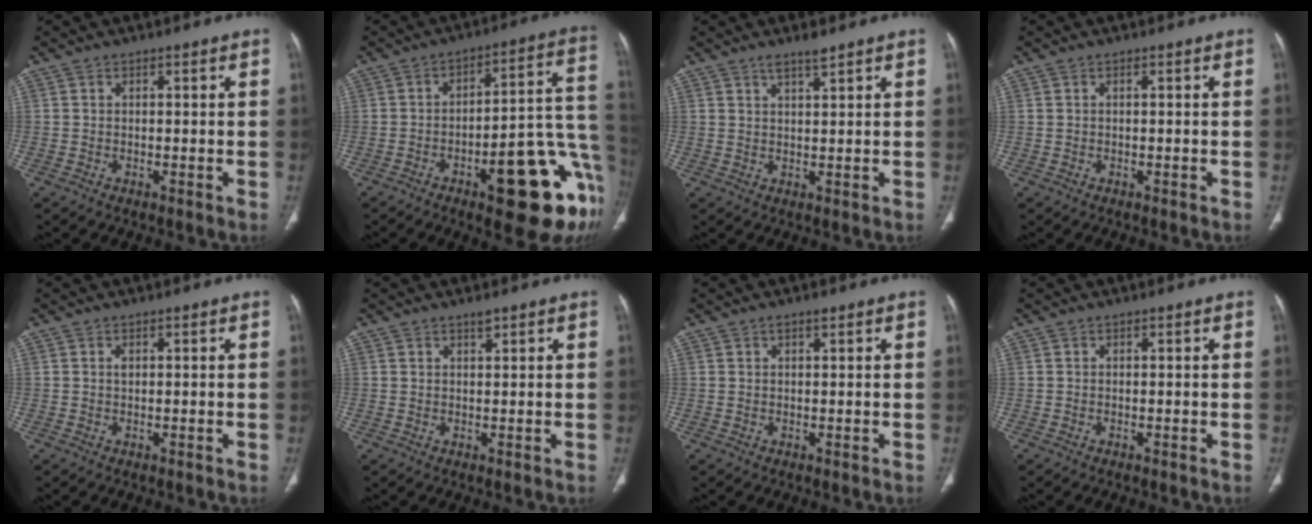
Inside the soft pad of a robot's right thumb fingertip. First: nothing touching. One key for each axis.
{"total": 22.6, "fx": -8.7, "fy": 7.0, "fz": 19.6, "tx": -0.175, "ty": 0.047, "tz": -0.105}
{"total": 2.8, "fx": 2.3, "fy": 0.3, "fz": 1.6, "tx": -0.026, "ty": -0.012, "tz": 0.044}
{"total": 0.0}
{"total": 0.6, "fx": 0.2, "fy": 0.4, "fz": 0.5, "tx": -0.009, "ty": 0.001, "tz": 0.003}
{"total": 1.2, "fx": 1.1, "fy": 0.3, "fz": 0.6, "tx": -0.003, "ty": -0.006, "tz": 0.020}
{"total": 1.3, "fx": 0.9, "fy": 0.5, "fz": 0.7, "tx": -0.004, "ty": 0.000, "tz": 0.014}
{"total": 0.0}